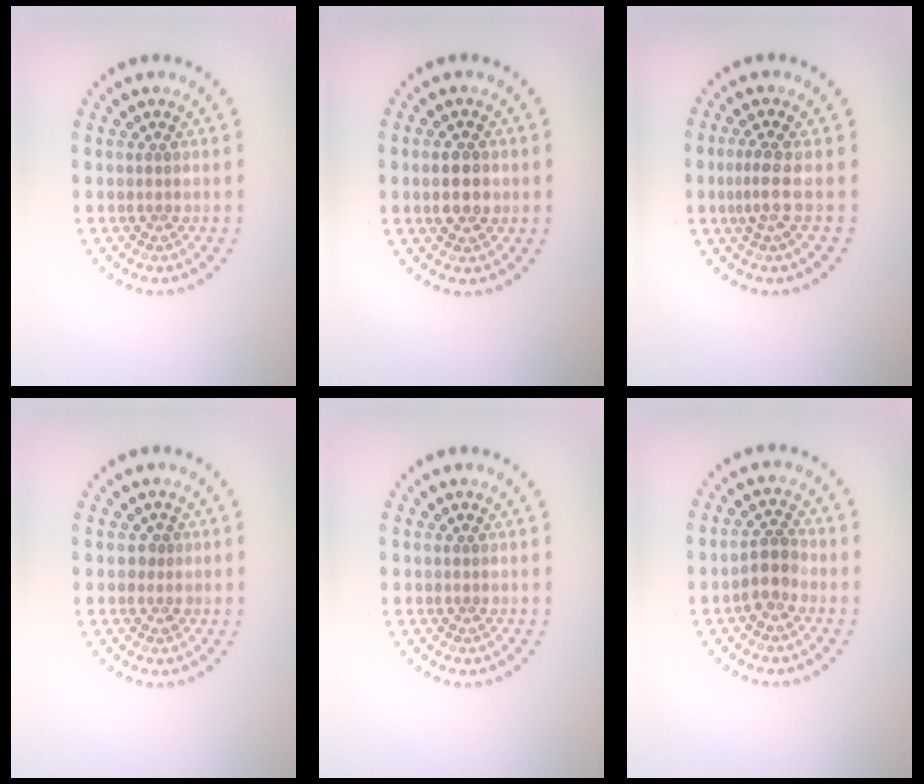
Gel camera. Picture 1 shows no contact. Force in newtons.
{"total": 2.7, "press": 2.7, "slide": 0.2}
{"total": 1.9, "press": 1.3, "slide": 1.4}
{"total": 1.0, "press": 0.8, "slide": 0.5}
{"total": 0.0}
{"total": 2.5, "press": 2.2, "slide": 1.3}